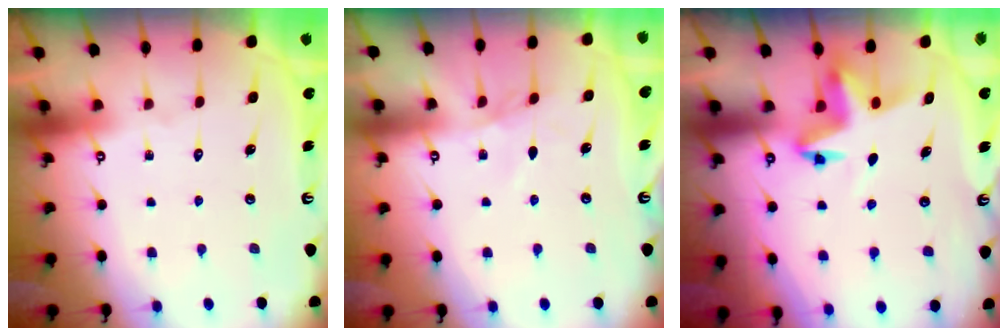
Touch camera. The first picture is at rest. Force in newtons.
{"total": 3.7, "press": 3.7, "slide": 0.5}
{"total": 5.8, "press": 5.8, "slide": 0.2}